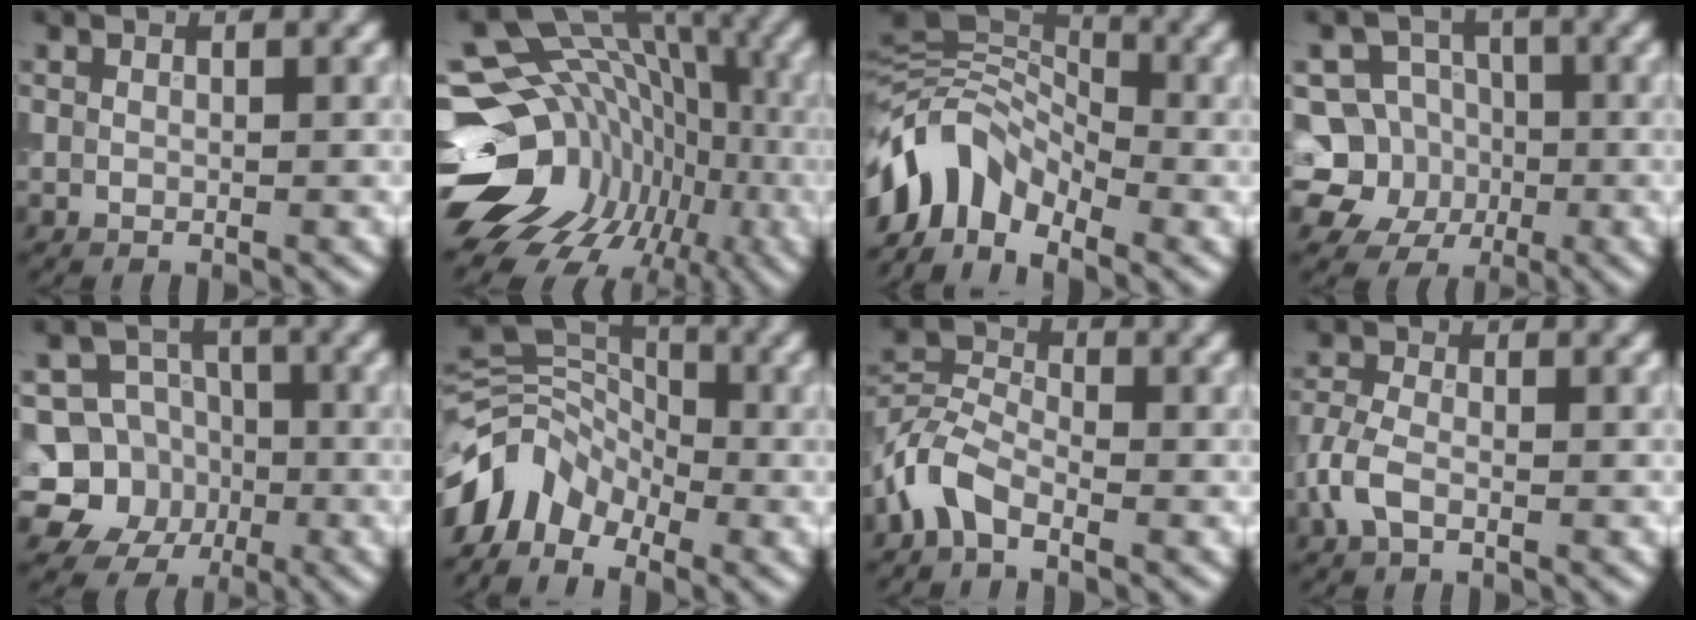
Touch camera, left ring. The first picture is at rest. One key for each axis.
{"total": 19.2, "fx": -3.4, "fy": 14.9, "fz": 11.7, "tx": -0.171, "ty": 0.002, "tz": -0.052}
{"total": 7.1, "fx": -4.2, "fy": 4.4, "fz": 3.7, "tx": -0.062, "ty": 0.002, "tz": -0.090}
{"total": 7.9, "fx": -1.7, "fy": 7.4, "fz": 2.1, "tx": -0.025, "ty": 0.018, "tz": -0.063}
{"total": 8.0, "fx": -2.1, "fy": 7.5, "fz": 2.0, "tx": -0.020, "ty": 0.014, "tz": -0.064}
{"total": 5.4, "fx": -3.3, "fy": 3.6, "fz": 2.3, "tx": -0.036, "ty": 0.004, "tz": -0.079}
{"total": 4.1, "fx": -2.4, "fy": 2.2, "fz": 2.5, "tx": -0.056, "ty": 0.009, "tz": -0.063}
{"total": 2.8, "fx": -1.2, "fy": 1.5, "fz": 2.0, "tx": -0.048, "ty": 0.004, "tz": -0.034}